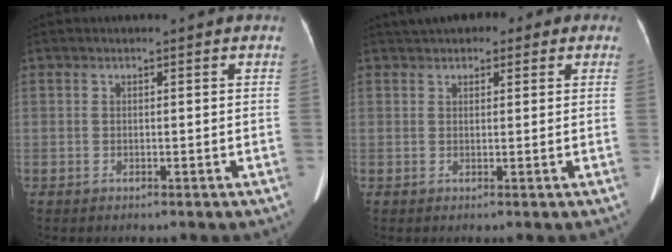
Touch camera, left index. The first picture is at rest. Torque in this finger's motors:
{"motor_torque": [1.02, -1.12, 0.05, -0.07]}